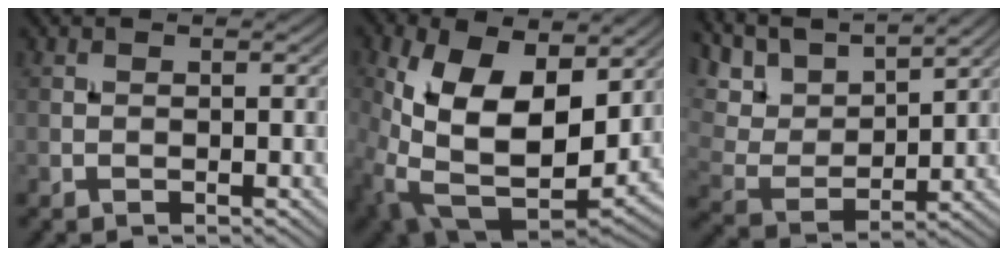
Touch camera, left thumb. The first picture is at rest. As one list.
[{"total": 16.7, "force": [2.6, 9.8, 13.3], "torque": [-0.260, -0.031, 0.057]}, {"total": 9.2, "force": [6.8, 3.0, 5.4], "torque": [-0.131, 0.001, 0.118]}]